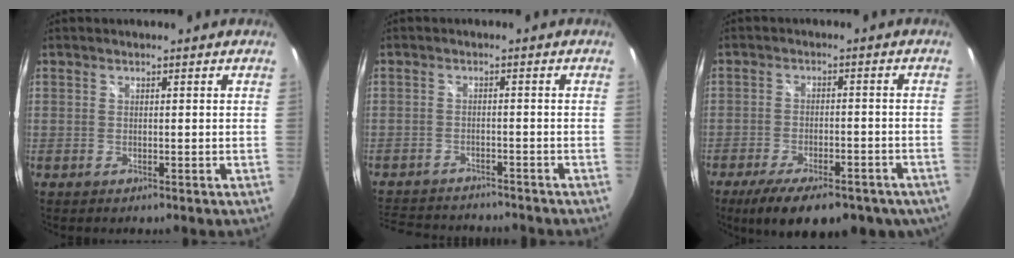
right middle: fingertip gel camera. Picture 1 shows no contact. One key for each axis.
{"total": 11.8, "fx": -10.5, "fy": 3.6, "fz": 3.8, "tx": -0.100, "ty": -0.005, "tz": -0.161}
{"total": 18.0, "fx": -12.7, "fy": 7.1, "fz": 10.7, "tx": -0.196, "ty": -0.038, "tz": -0.172}